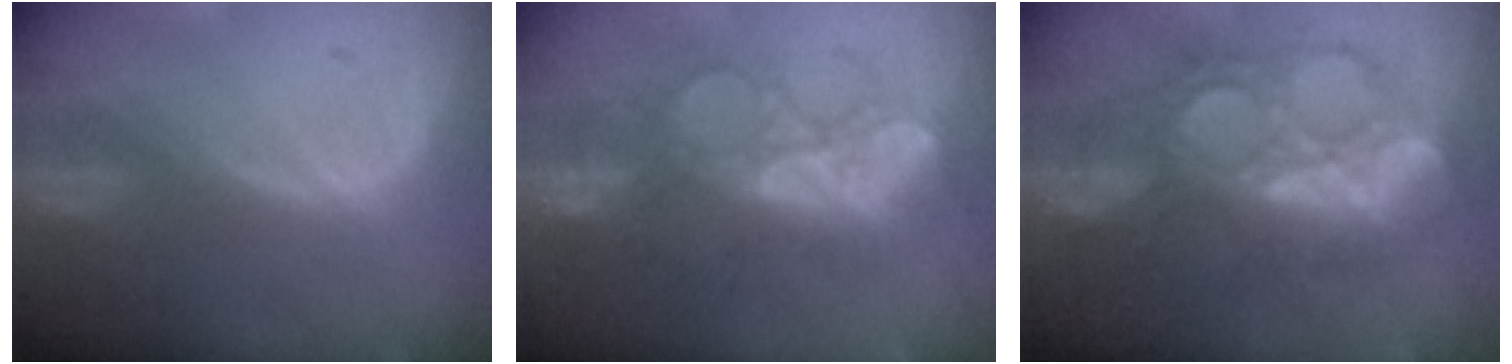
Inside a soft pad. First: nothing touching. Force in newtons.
{"total": 8.7, "press": 8.3, "slide": 2.4}
{"total": 10.6, "press": 10.5, "slide": 0.7}